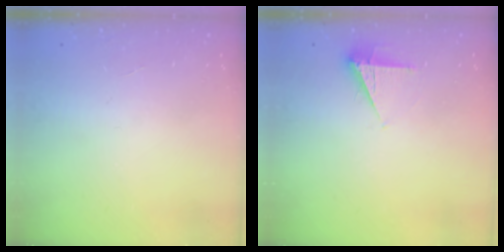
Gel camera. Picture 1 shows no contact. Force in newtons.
{"total": 4.9, "press": 4.9, "slide": 0.7}